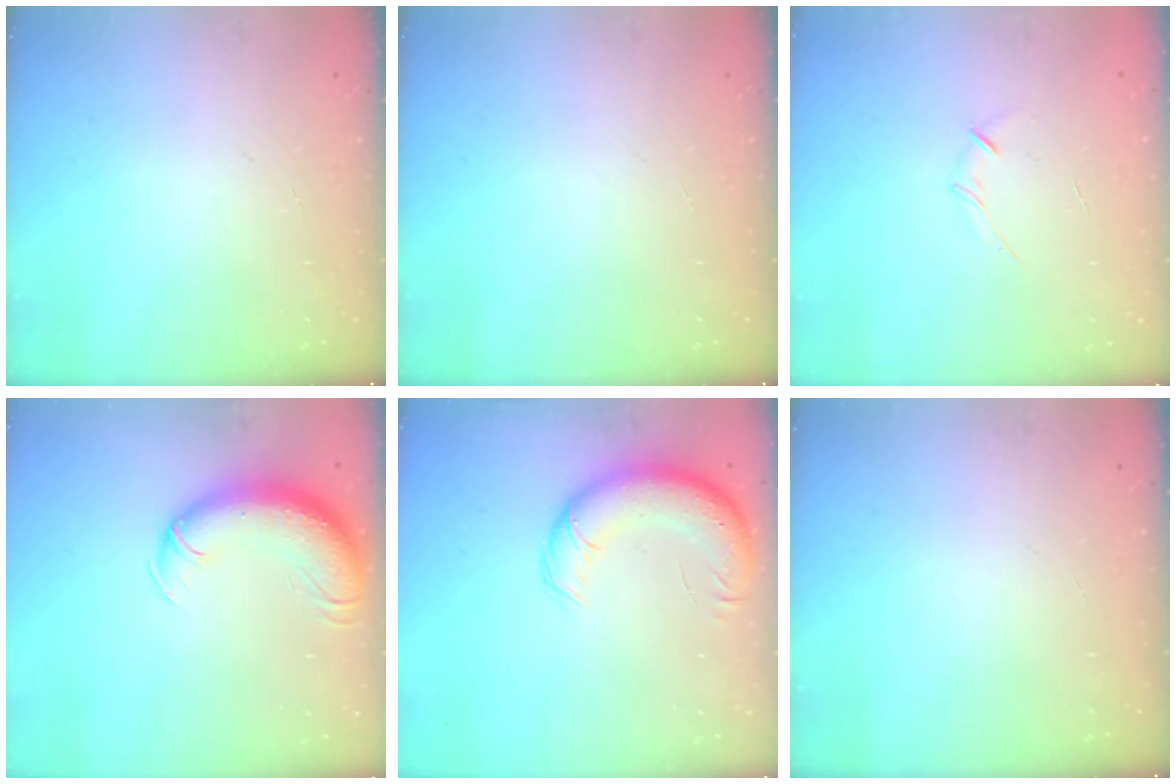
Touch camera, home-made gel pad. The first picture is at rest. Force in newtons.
{"total": 0.0}
{"total": 3.8, "press": 3.7, "slide": 0.9}
{"total": 12.5, "press": 12.1, "slide": 3.1}
{"total": 14.8, "press": 14.3, "slide": 3.9}
{"total": 0.0}